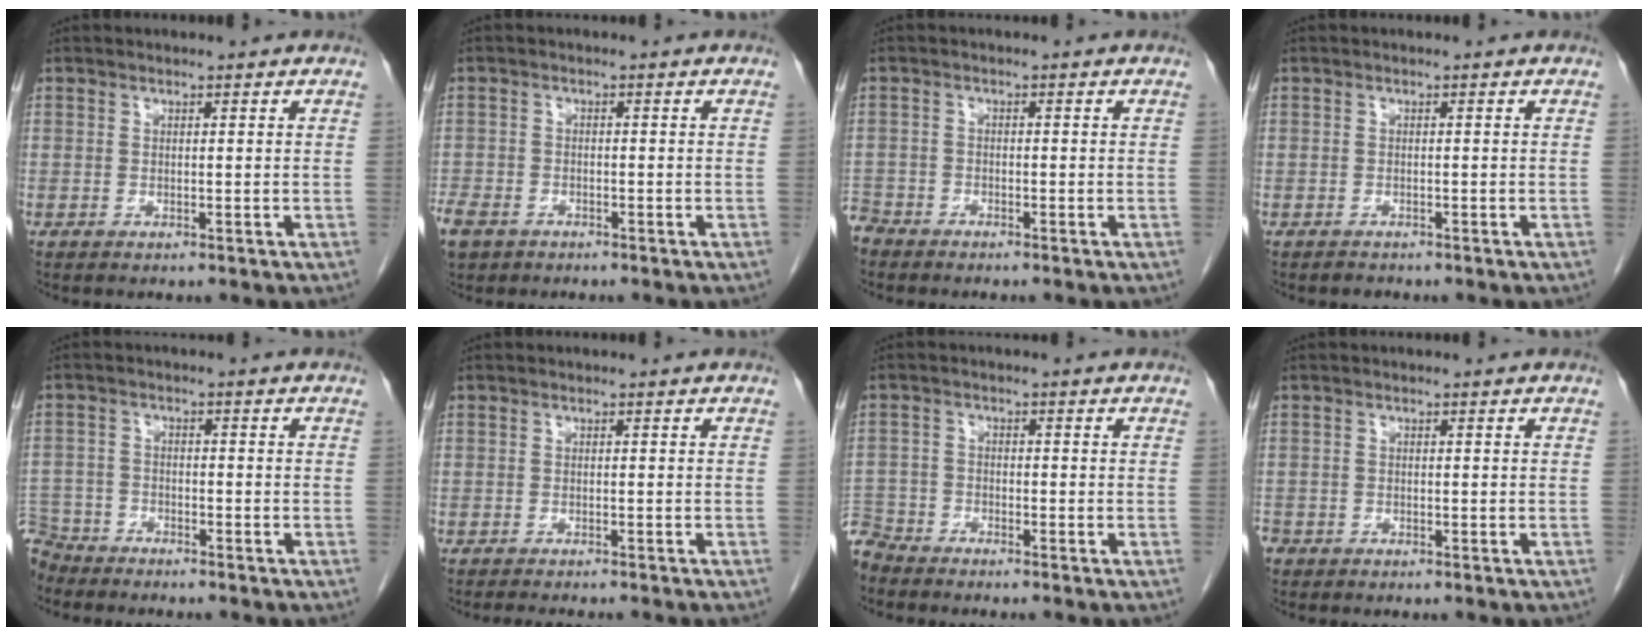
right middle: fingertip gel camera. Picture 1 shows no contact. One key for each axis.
{"total": 6.8, "fx": -4.5, "fy": 4.4, "fz": 2.8, "tx": -0.070, "ty": -0.007, "tz": -0.075}
{"total": 3.4, "fx": -3.2, "fy": 1.2, "fz": 0.0, "tx": -0.001, "ty": -0.005, "tz": -0.065}
{"total": 0.9, "fx": -0.7, "fy": 0.4, "fz": -0.1, "tx": -0.005, "ty": 0.000, "tz": -0.014}
{"total": 7.5, "fx": -6.8, "fy": 3.1, "fz": 0.6, "tx": -0.019, "ty": -0.002, "tz": -0.126}
{"total": 5.5, "fx": -4.9, "fy": 0.7, "fz": 2.5, "tx": -0.027, "ty": -0.007, "tz": -0.064}
{"total": 5.6, "fx": -5.3, "fy": 1.7, "fz": 0.1, "tx": 0.004, "ty": -0.008, "tz": -0.107}
{"total": 2.8, "fx": -2.0, "fy": 1.8, "fz": 0.6, "tx": -0.014, "ty": -0.001, "tz": -0.039}